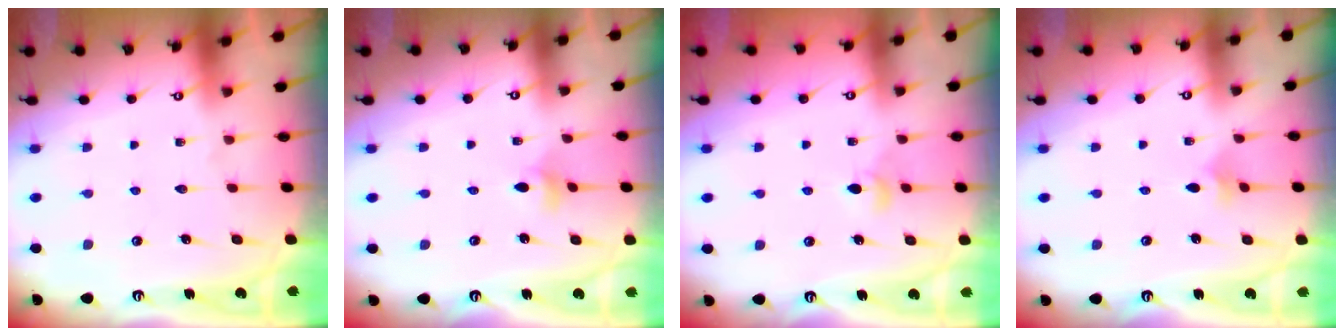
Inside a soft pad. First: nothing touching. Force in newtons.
{"total": 3.2, "press": 3.2, "slide": 0.5}
{"total": 3.9, "press": 3.8, "slide": 0.8}
{"total": 2.5, "press": 2.4, "slide": 0.6}